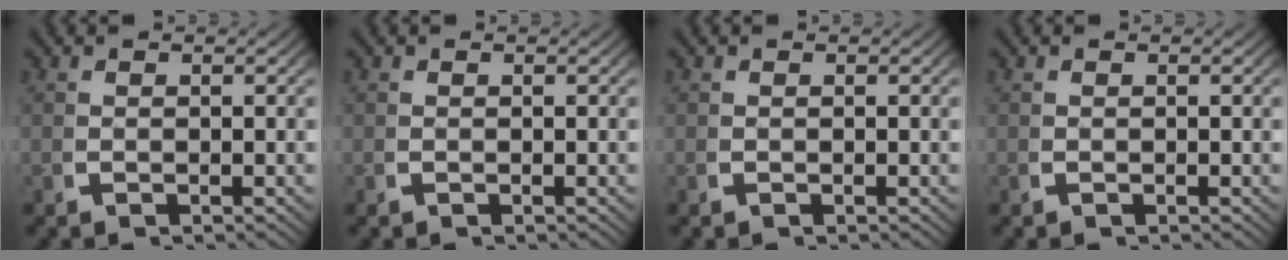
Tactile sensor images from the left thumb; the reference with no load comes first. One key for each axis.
{"total": 0.0}
{"total": 0.0}
{"total": 0.0}